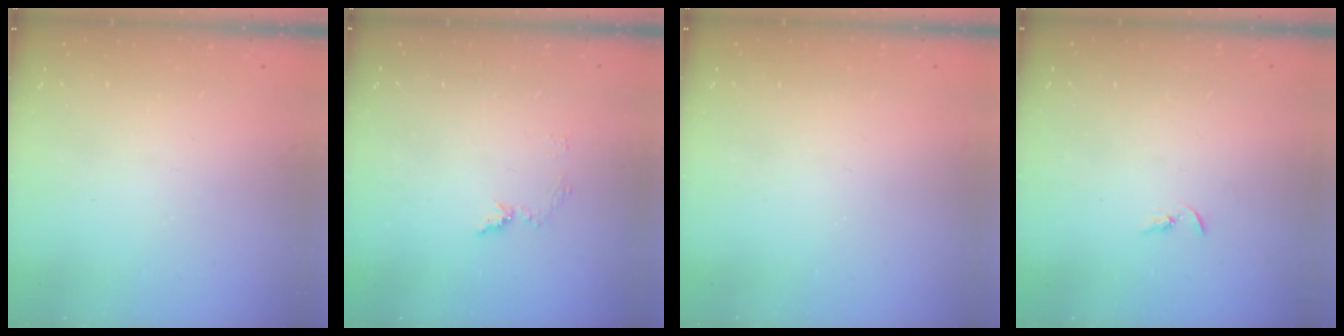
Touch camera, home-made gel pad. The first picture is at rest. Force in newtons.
{"total": 6.4, "press": 6.4, "slide": 0.7}
{"total": 0.0}
{"total": 2.2, "press": 2.2, "slide": 0.2}